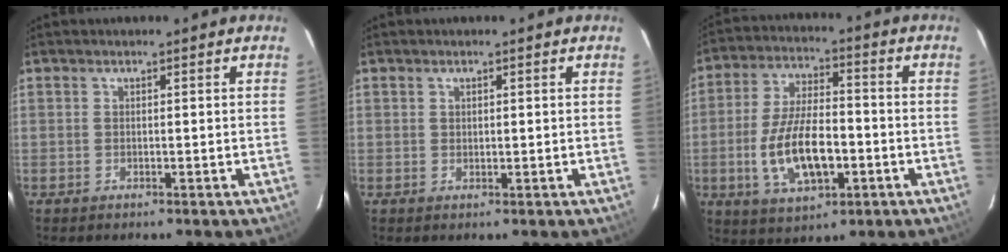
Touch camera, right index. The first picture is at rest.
{"total": 0.7, "force": [0.4, 0.5, 0.3], "torque": [-0.004, 0.002, 0.007]}
{"total": 13.9, "force": [-3.8, 6.3, 11.9], "torque": [-0.241, -0.004, -0.057]}